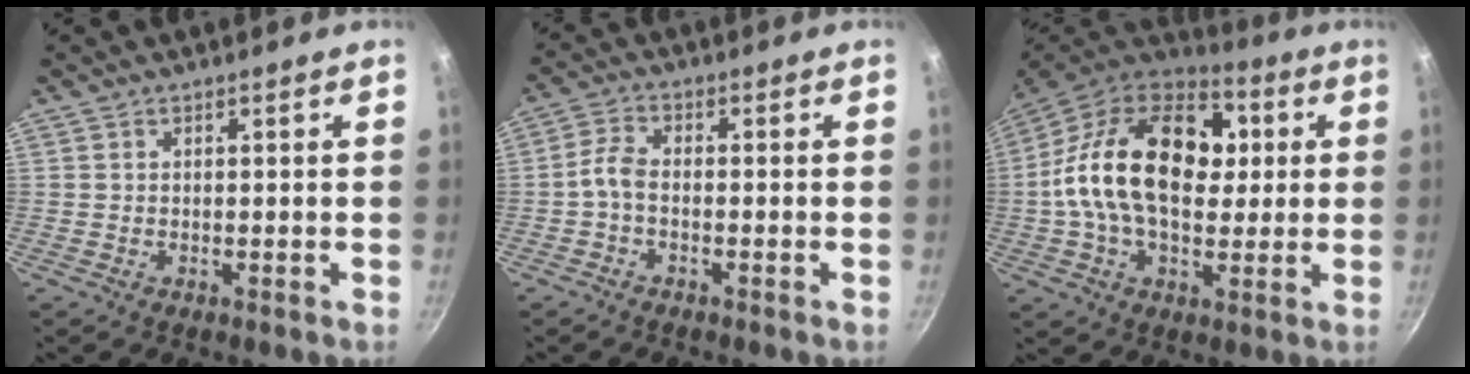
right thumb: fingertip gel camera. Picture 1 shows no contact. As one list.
[{"total": 3.4, "force": [-1.4, 1.6, 2.6], "torque": [-0.066, 0.017, -0.038]}, {"total": 25.1, "force": [2.7, 16.1, 19.0], "torque": [-0.303, 0.028, 0.025]}]